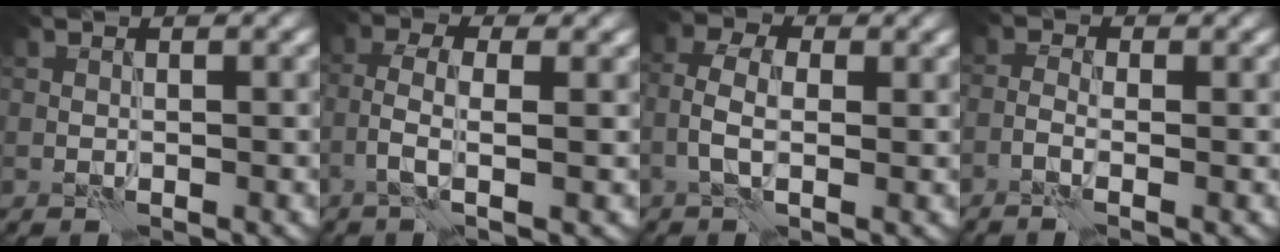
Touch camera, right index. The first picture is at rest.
{"total": 3.8, "force": [-1.1, 1.1, 3.5], "torque": [-0.079, 0.005, -0.026]}
{"total": 3.6, "force": [-0.6, 1.8, 3.1], "torque": [-0.081, 0.001, -0.011]}
{"total": 2.2, "force": [-1.1, 0.7, 1.9], "torque": [-0.050, -0.003, -0.023]}